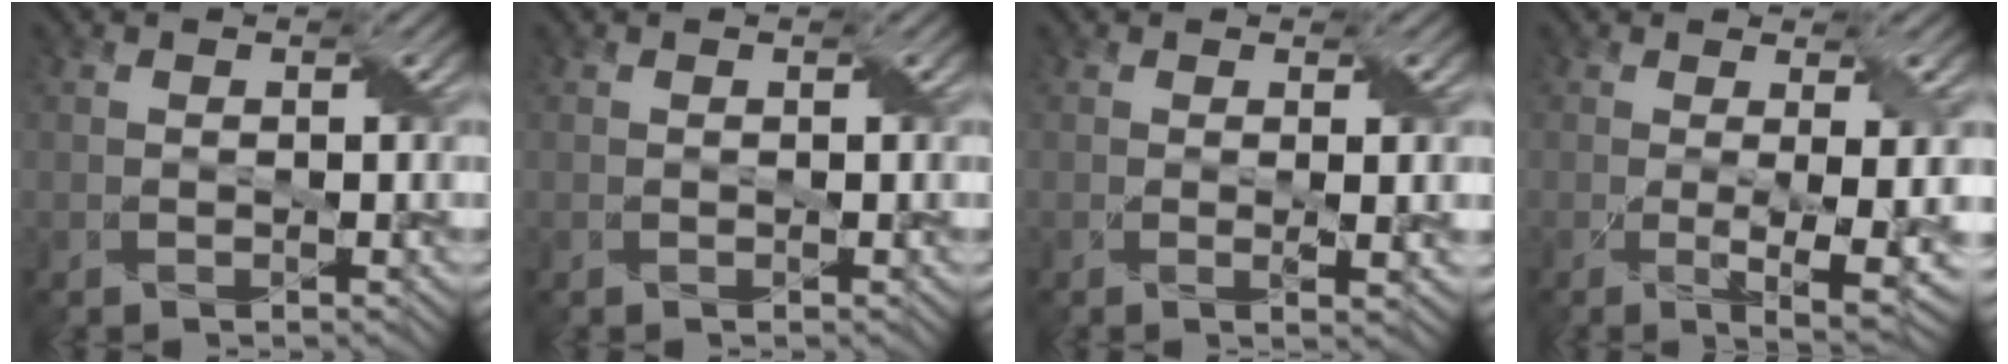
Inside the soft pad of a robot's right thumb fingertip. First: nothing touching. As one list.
[{"total": 0.0}, {"total": 2.7, "force": [0.3, 0.4, 2.6], "torque": [-0.046, 0.001, 0.006]}, {"total": 5.5, "force": [-0.2, 1.0, 5.4], "torque": [-0.094, -0.011, 0.002]}]